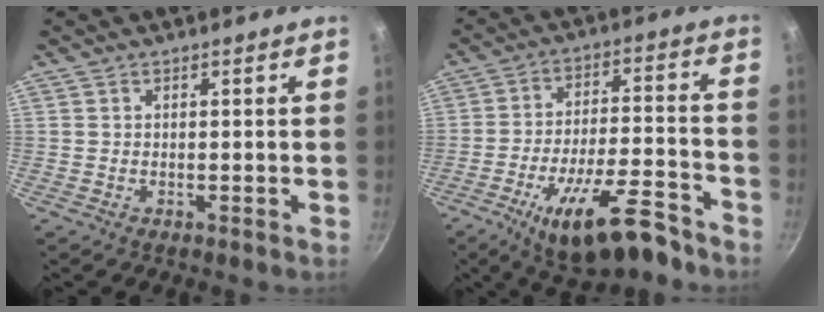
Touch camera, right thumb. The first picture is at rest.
{"total": 17.0, "force": [-10.7, 5.6, 12.0], "torque": [-0.176, 0.059, -0.164]}